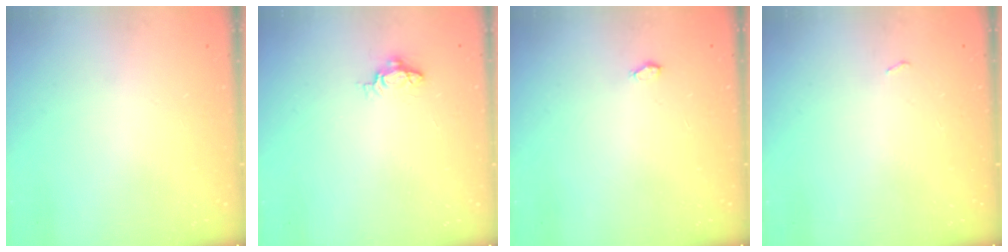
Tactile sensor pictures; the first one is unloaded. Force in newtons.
{"total": 4.4, "press": 4.4, "slide": 0.5}
{"total": 2.4, "press": 2.4, "slide": 0.3}
{"total": 2.7, "press": 2.3, "slide": 1.4}